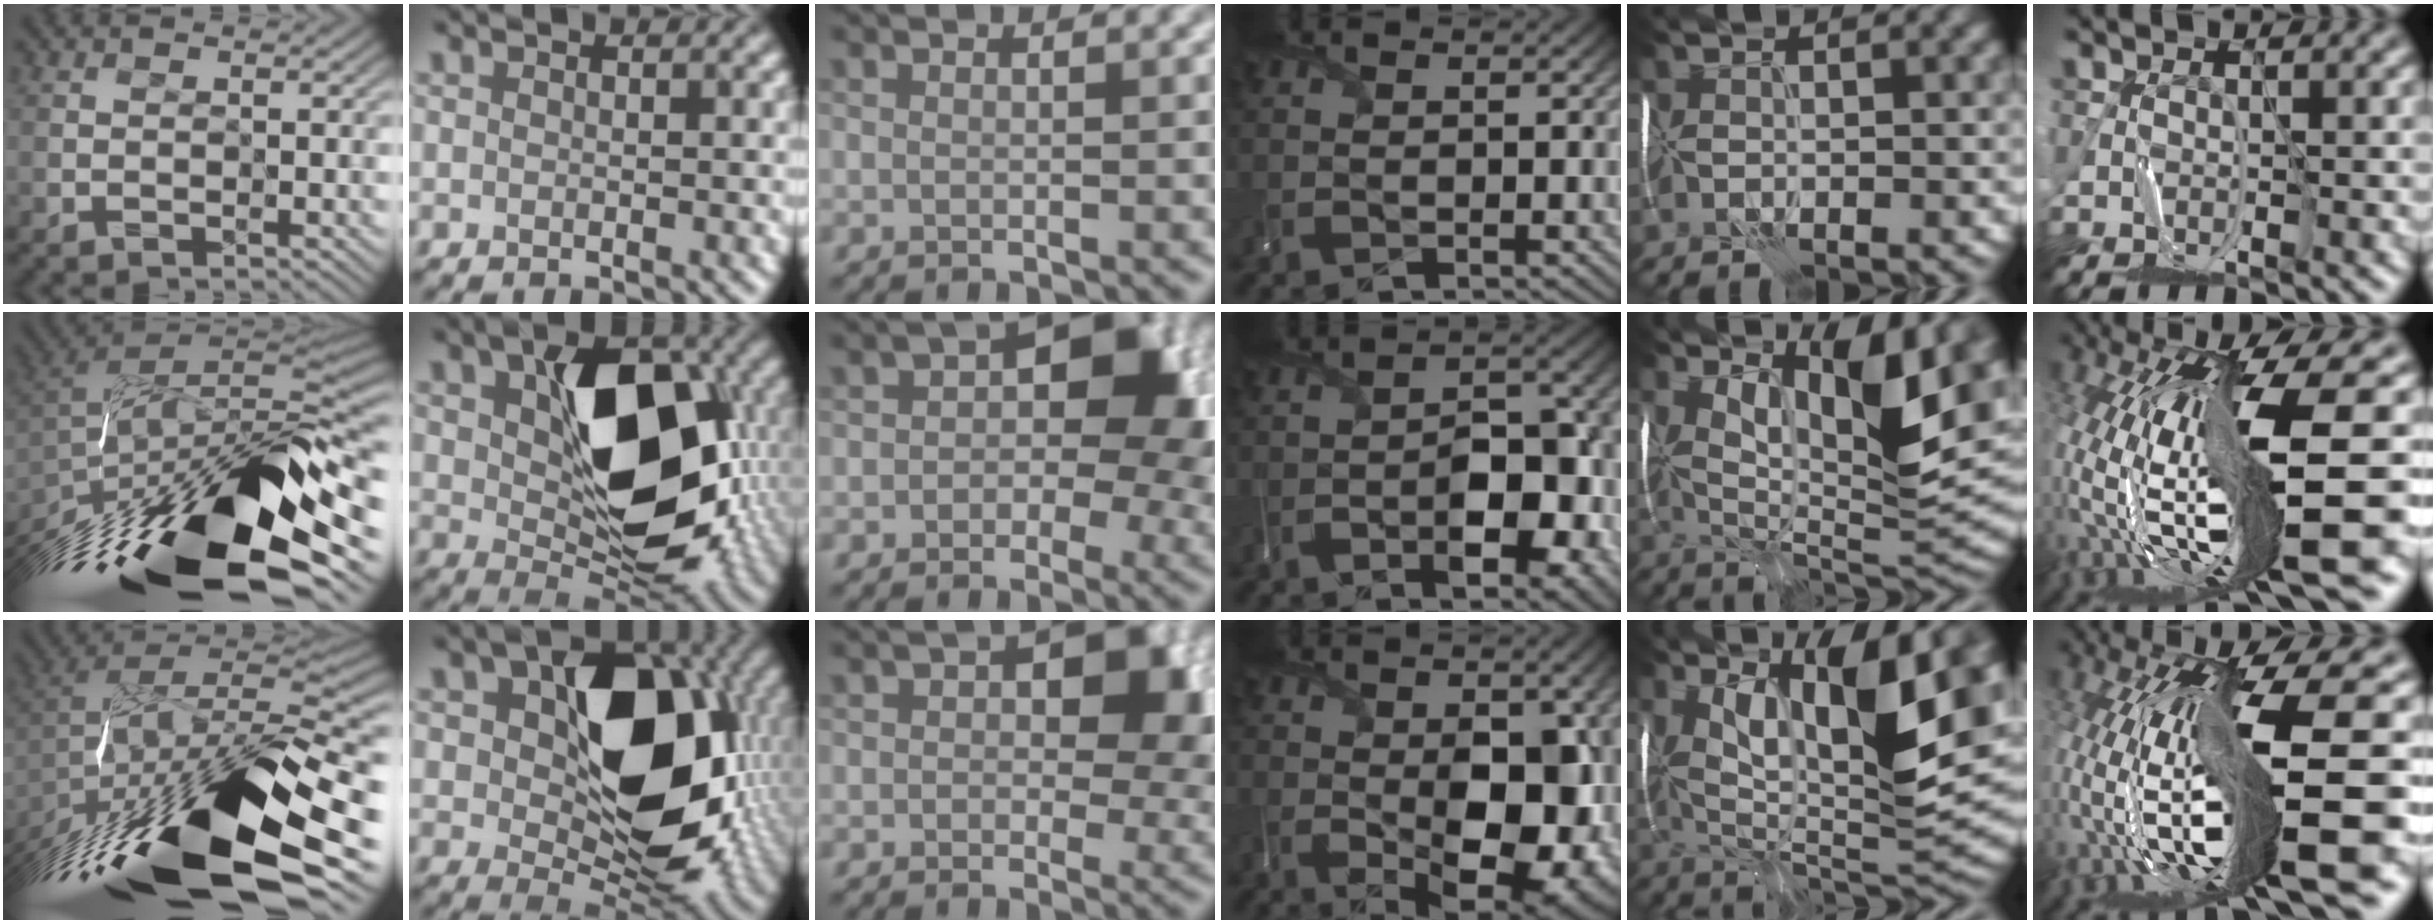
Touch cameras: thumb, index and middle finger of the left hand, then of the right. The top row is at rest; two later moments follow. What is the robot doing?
{"motion": "wrap", "object": "thread"}